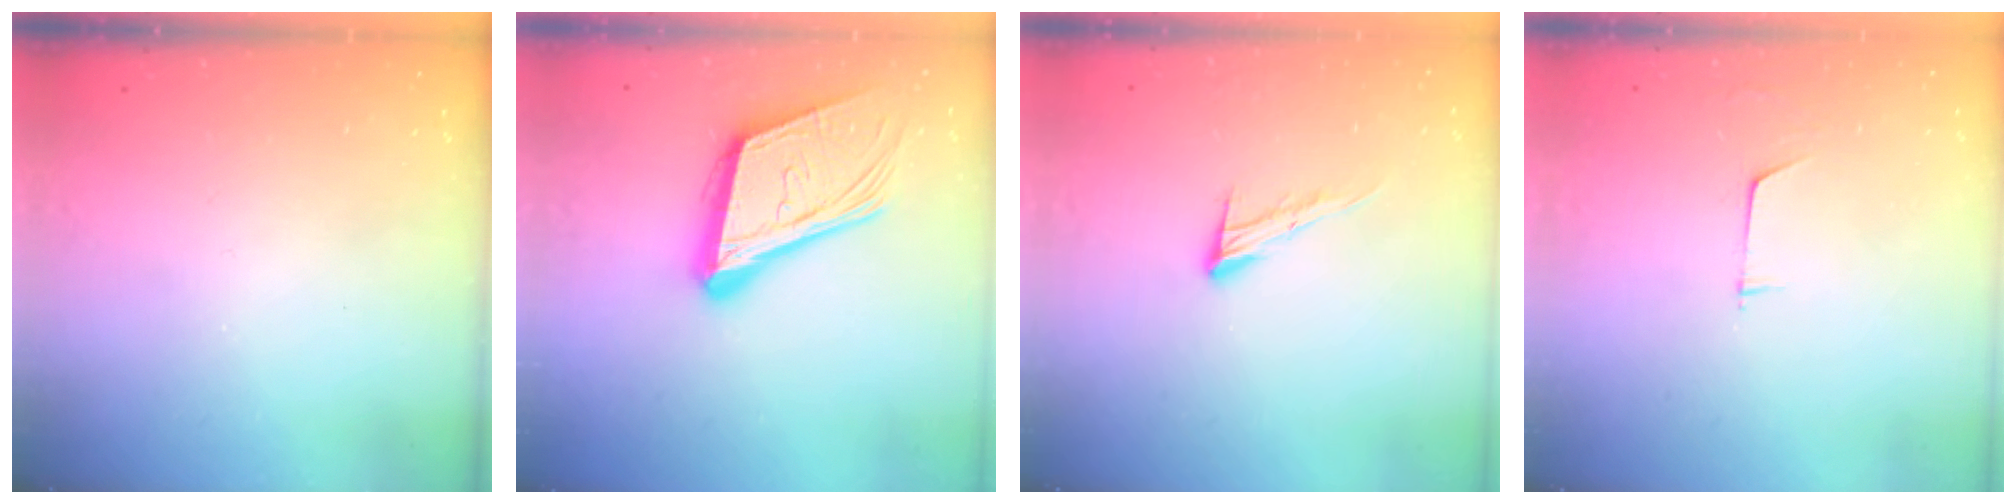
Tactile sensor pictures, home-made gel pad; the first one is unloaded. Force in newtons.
{"total": 20.1, "press": 19.6, "slide": 4.5}
{"total": 9.1, "press": 9.1, "slide": 0.6}
{"total": 3.2, "press": 3.2, "slide": 0.3}